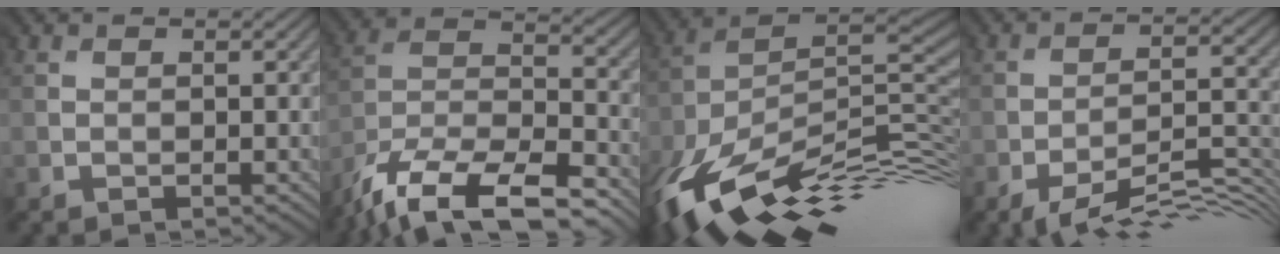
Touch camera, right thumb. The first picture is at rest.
{"total": 15.3, "force": [-12.9, 4.6, 6.8], "torque": [-0.151, -0.038, -0.218]}
{"total": 14.6, "force": [-6.1, 5.4, 12.1], "torque": [-0.256, -0.001, -0.118]}
{"total": 8.2, "force": [-6.7, 1.4, 4.5], "torque": [-0.077, -0.007, -0.112]}